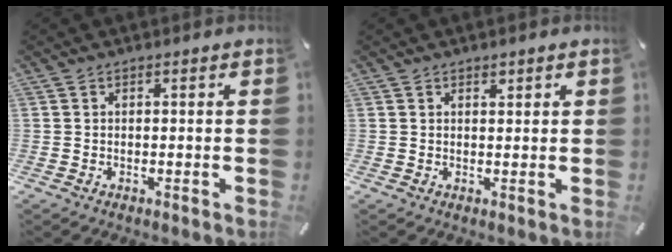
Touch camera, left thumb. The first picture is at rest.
{"total": 0.9, "force": [0.7, 0.4, 0.4], "torque": [-0.007, -0.002, 0.014]}